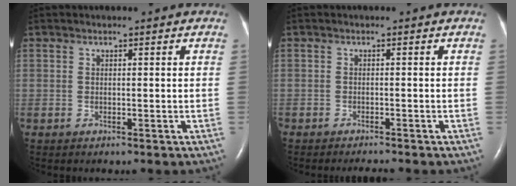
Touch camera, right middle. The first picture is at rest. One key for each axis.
{"total": 1.8, "fx": -1.7, "fy": -0.1, "fz": 0.5, "tx": -0.010, "ty": -0.006, "tz": -0.024}